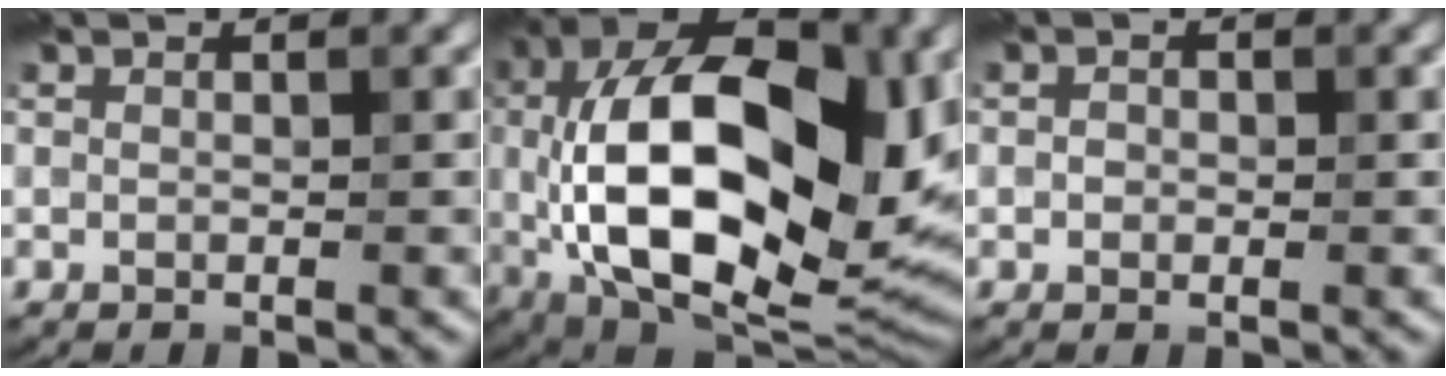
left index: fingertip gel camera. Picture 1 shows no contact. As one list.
[{"total": 19.1, "force": [-0.5, 10.1, 16.3], "torque": [-0.293, 0.007, -0.007]}, {"total": 0.6, "force": [-0.1, 0.5, 0.3], "torque": [0.005, 0.004, -0.010]}]